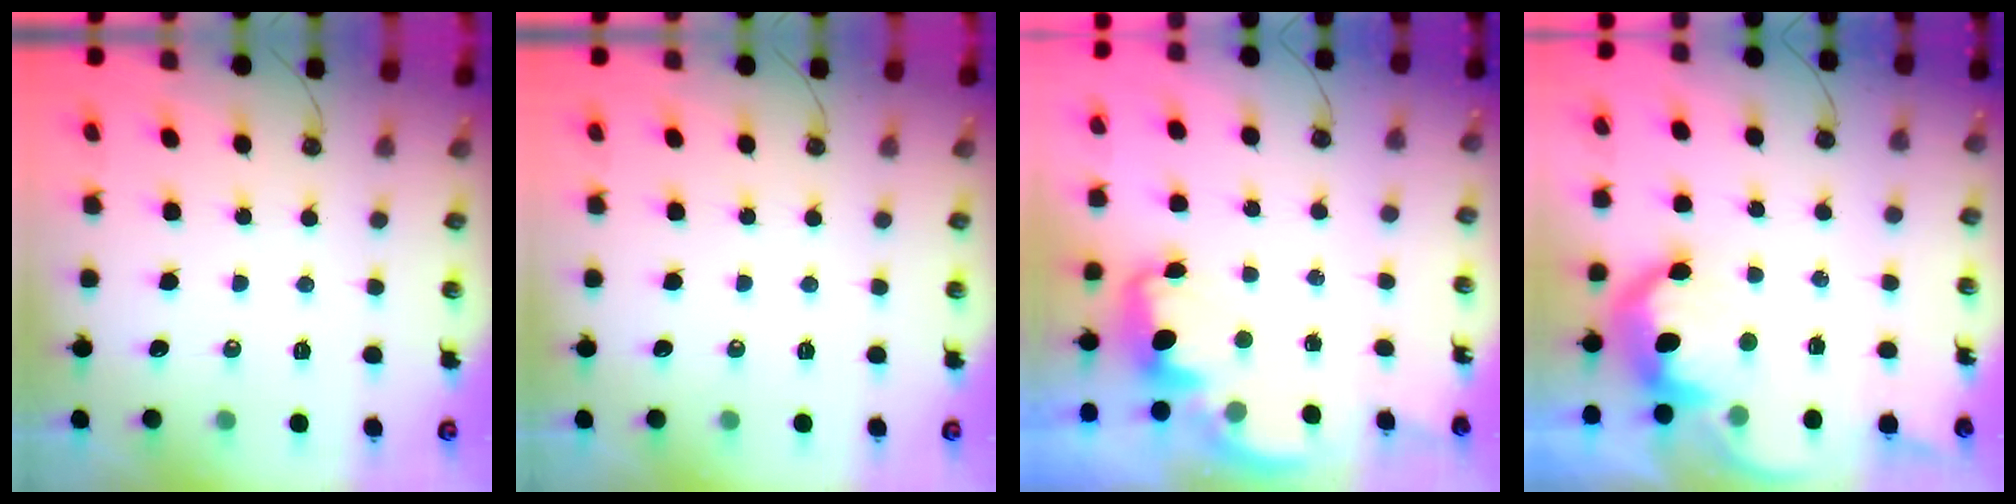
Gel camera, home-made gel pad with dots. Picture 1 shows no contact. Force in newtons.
{"total": 0.0}
{"total": 2.1, "press": 2.1, "slide": 0.6}
{"total": 10.7, "press": 10.7, "slide": 0.8}